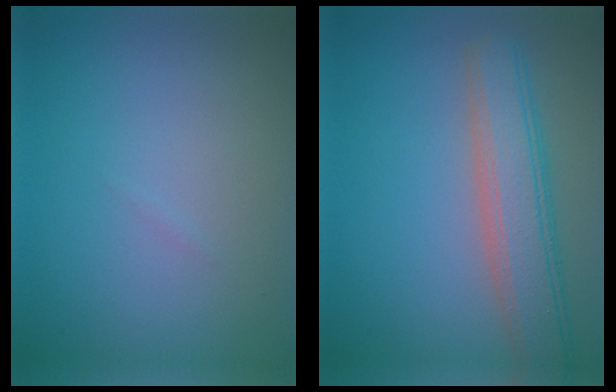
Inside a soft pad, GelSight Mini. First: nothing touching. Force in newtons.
{"total": 5.9, "press": 5.9, "slide": 0.6}